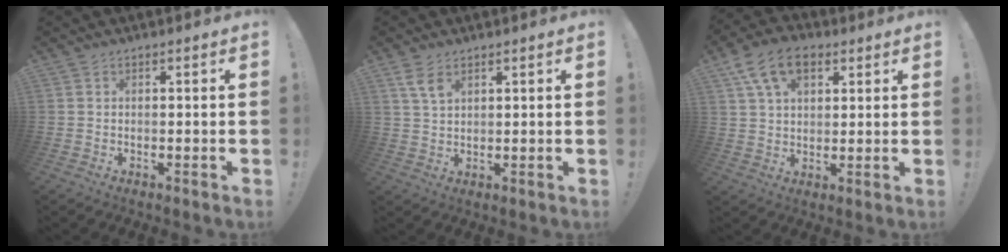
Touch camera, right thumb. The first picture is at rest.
{"total": 5.0, "force": [2.9, 2.3, 3.3], "torque": [-0.054, -0.012, 0.053]}
{"total": 11.5, "force": [5.4, 7.0, 7.4], "torque": [-0.128, 0.000, 0.103]}